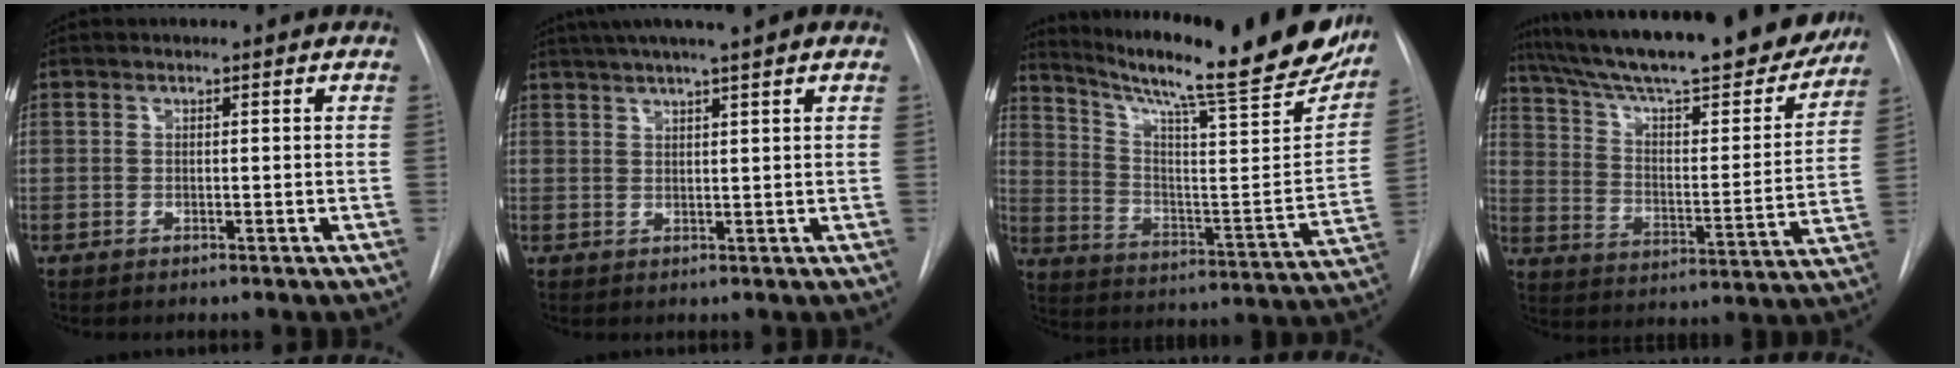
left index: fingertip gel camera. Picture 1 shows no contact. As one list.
[{"total": 9.0, "force": [6.8, -0.1, 5.9], "torque": [-0.096, 0.033, 0.090]}, {"total": 28.2, "force": [23.1, 3.2, 15.8], "torque": [-0.252, -0.063, 0.313]}, {"total": 29.4, "force": [24.9, 5.1, 14.8], "torque": [-0.242, -0.032, 0.344]}]